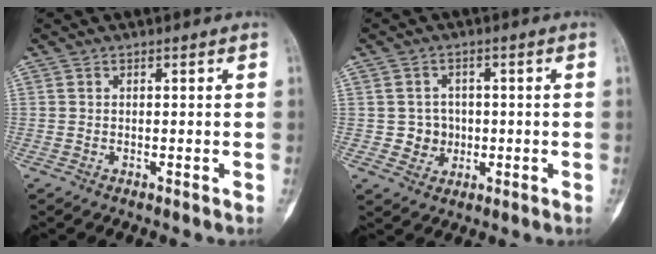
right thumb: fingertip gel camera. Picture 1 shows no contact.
{"total": 4.3, "force": [-0.3, 4.1, 1.0], "torque": [0.012, 0.009, -0.003]}